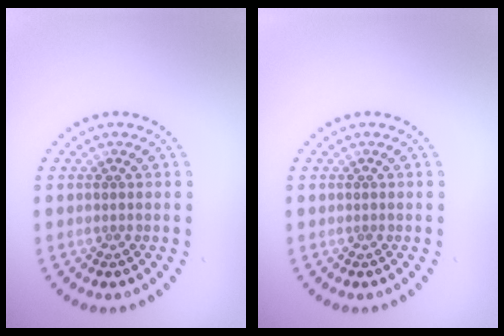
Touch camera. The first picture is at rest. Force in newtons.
{"total": 0.0}